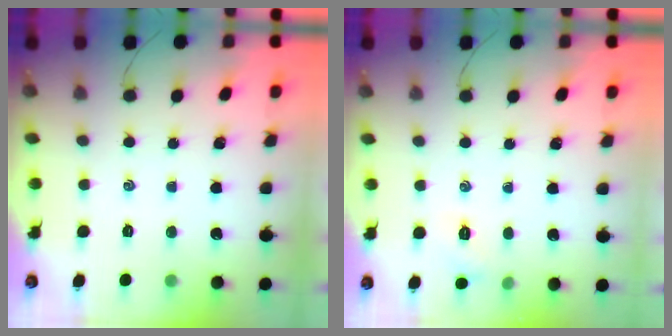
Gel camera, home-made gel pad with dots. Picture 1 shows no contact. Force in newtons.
{"total": 5.7, "press": 5.5, "slide": 1.6}